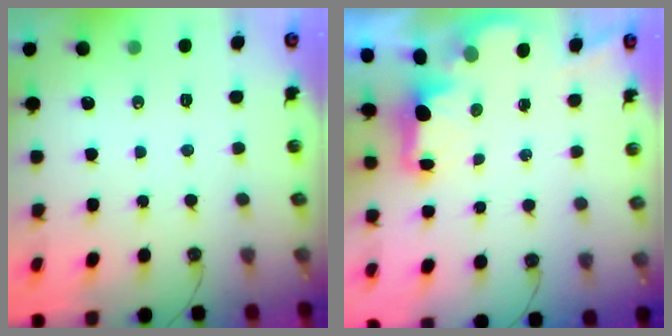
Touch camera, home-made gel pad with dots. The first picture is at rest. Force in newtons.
{"total": 1.9, "press": 1.7, "slide": 0.7}